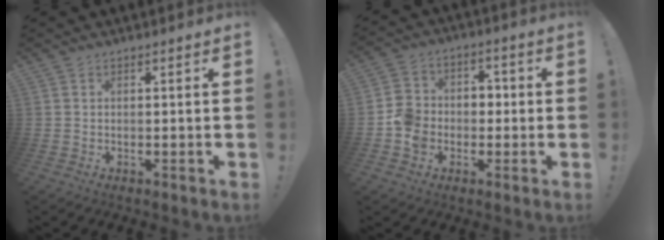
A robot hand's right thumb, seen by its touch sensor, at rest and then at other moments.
{"total": 10.1, "force": [-3.4, 9.0, 3.2], "torque": [-0.039, 0.033, -0.059]}